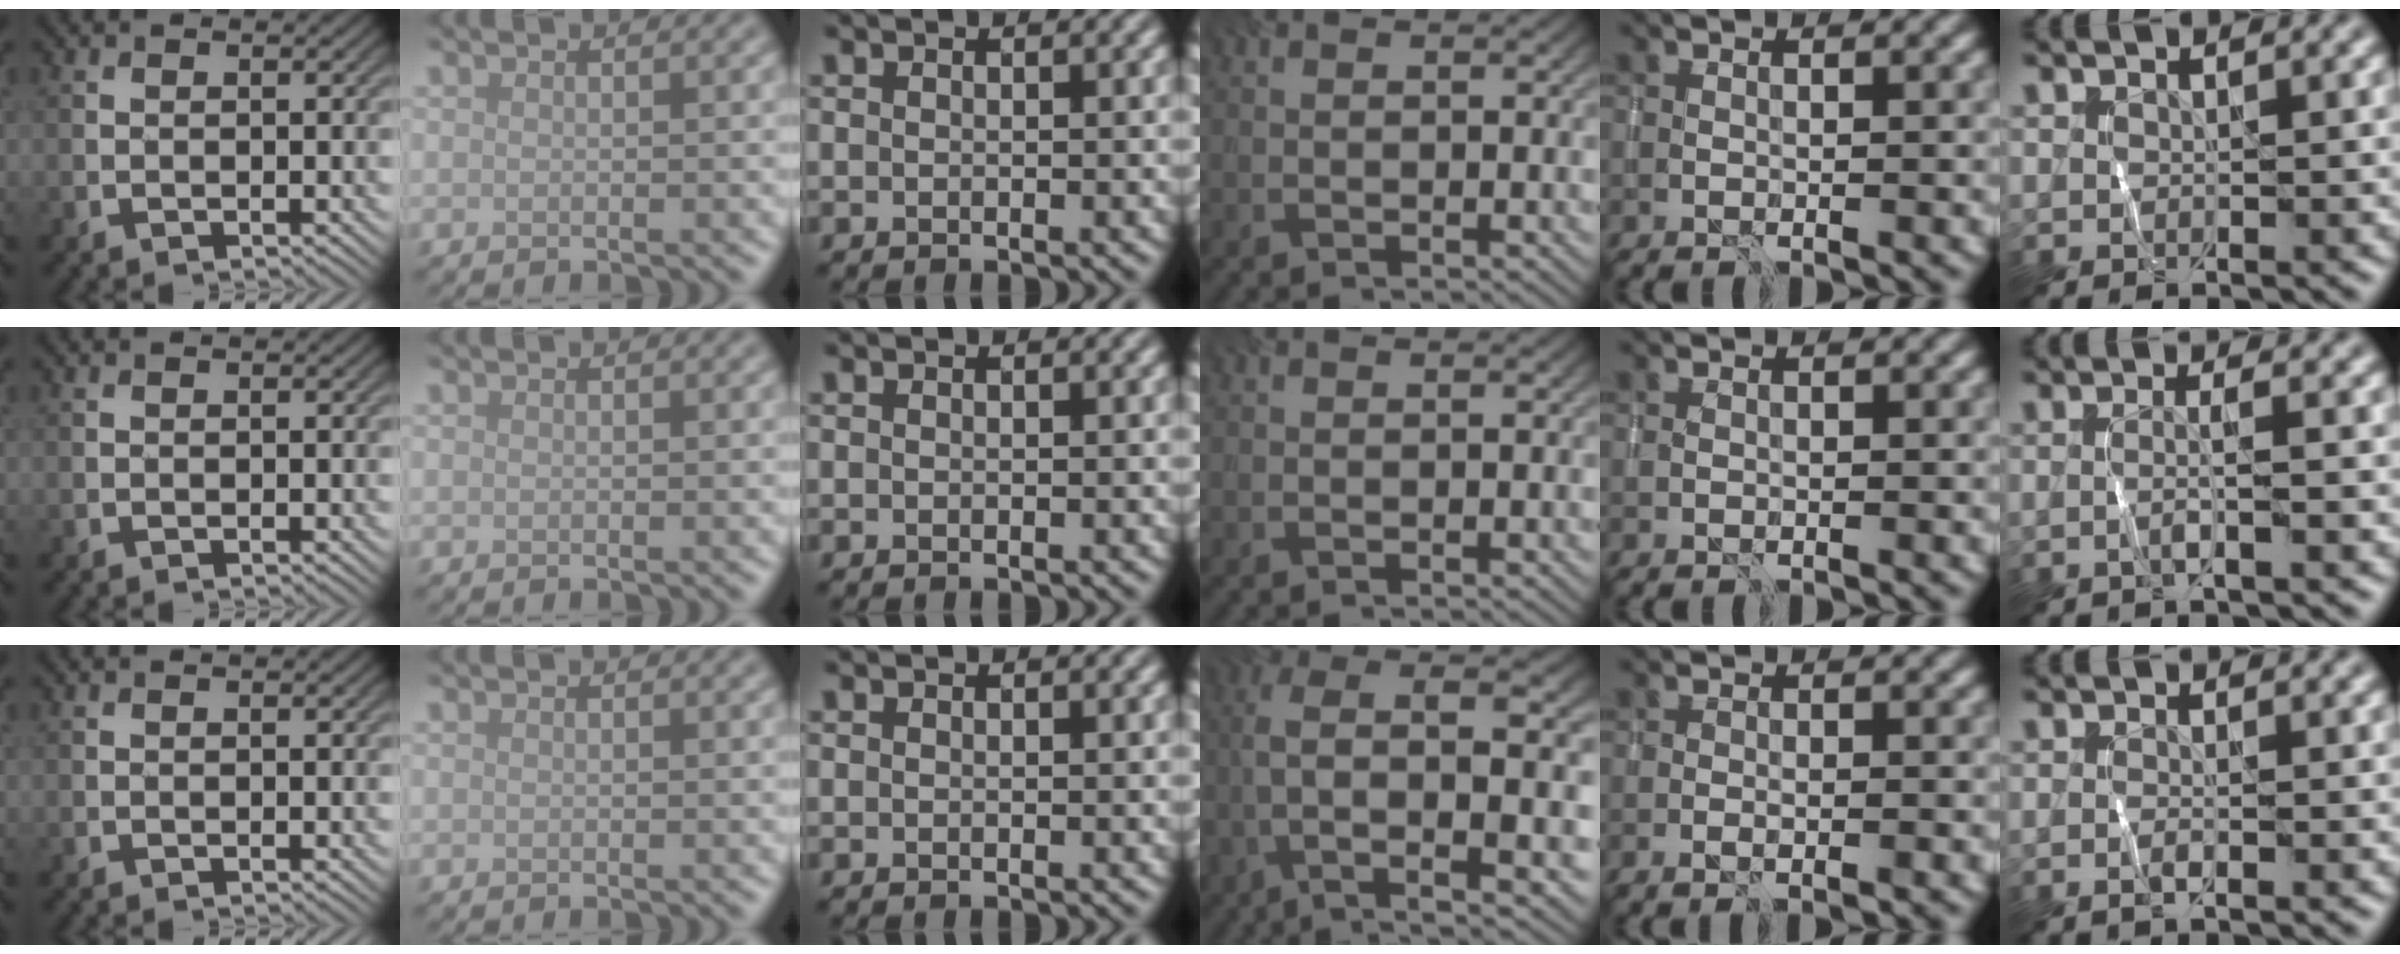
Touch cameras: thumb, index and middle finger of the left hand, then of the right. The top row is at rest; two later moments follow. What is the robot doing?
{"motion": "wrap", "object": "sponge"}